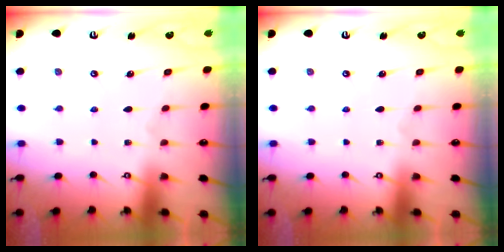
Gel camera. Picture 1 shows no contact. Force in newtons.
{"total": 0.0}